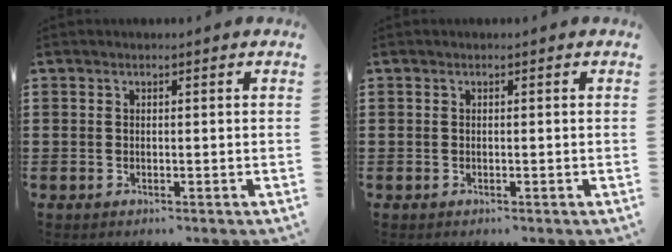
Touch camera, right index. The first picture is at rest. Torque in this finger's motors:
{"motor_torque": [0.58, 0.52, 0.00, 0.01]}